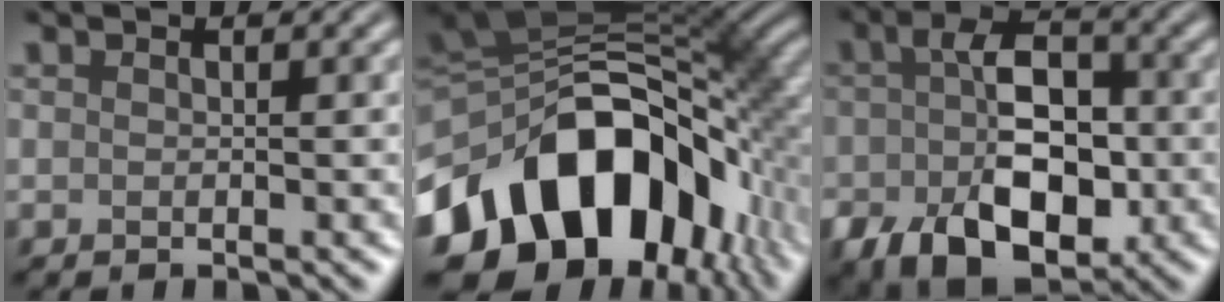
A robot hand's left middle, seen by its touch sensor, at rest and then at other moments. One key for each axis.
{"total": 16.7, "fx": -6.3, "fy": 11.0, "fz": 10.8, "tx": -0.180, "ty": 0.004, "tz": -0.109}
{"total": 9.6, "fx": -2.7, "fy": 5.9, "fz": 7.2, "tx": -0.130, "ty": -0.010, "tz": -0.039}